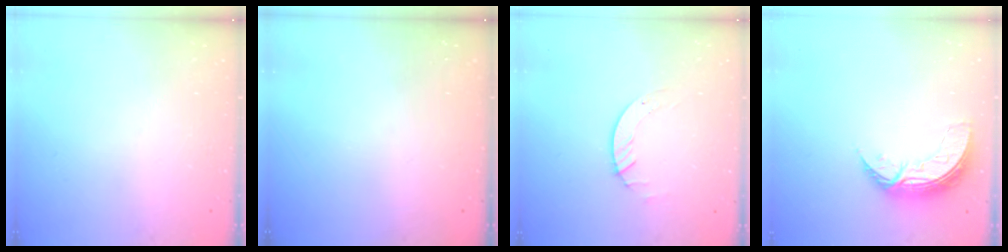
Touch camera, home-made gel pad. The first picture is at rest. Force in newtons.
{"total": 0.0}
{"total": 2.0, "press": 2.0, "slide": 0.2}
{"total": 8.1, "press": 8.0, "slide": 0.8}